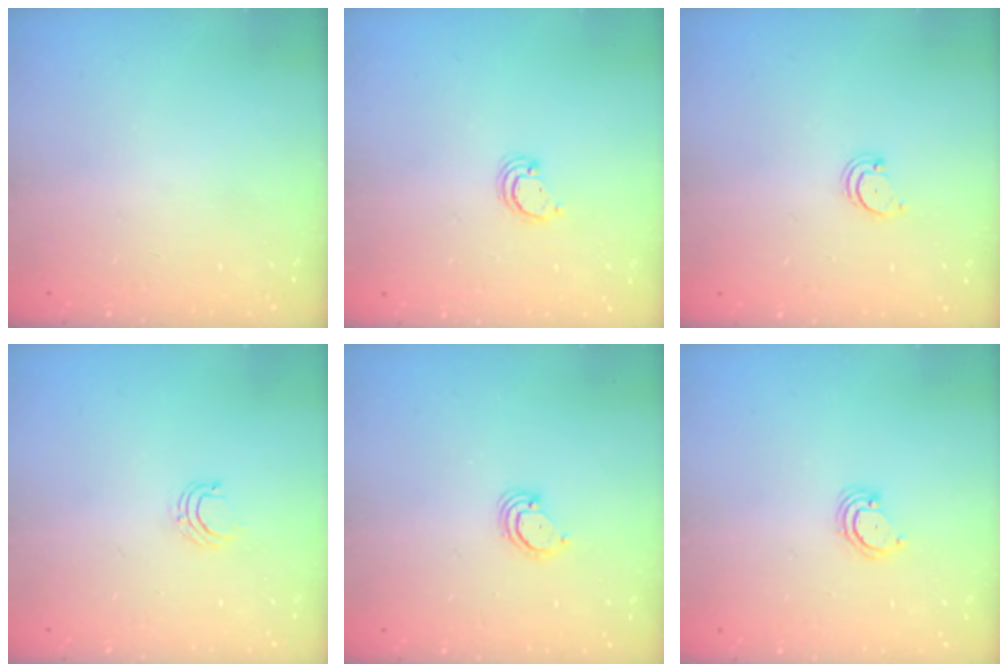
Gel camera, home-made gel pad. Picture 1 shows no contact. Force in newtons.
{"total": 2.6, "press": 2.6, "slide": 0.2}
{"total": 2.4, "press": 2.3, "slide": 0.5}
{"total": 4.1, "press": 4.1, "slide": 0.3}
{"total": 2.8, "press": 2.8, "slide": 0.3}
{"total": 3.3, "press": 3.3, "slide": 0.4}